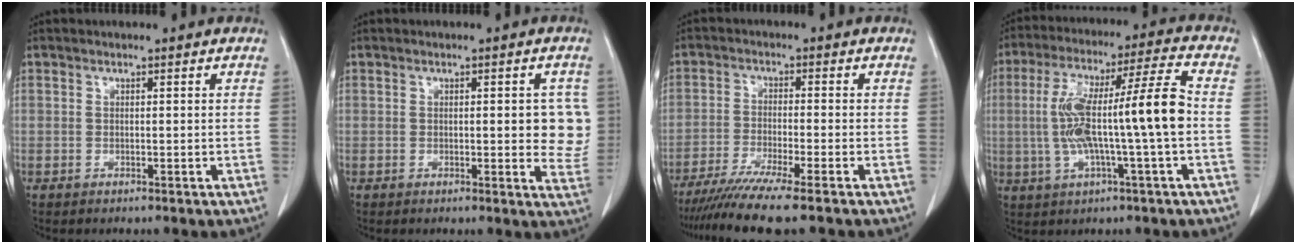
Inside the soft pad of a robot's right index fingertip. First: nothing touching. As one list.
[{"total": 5.9, "force": [0.7, 2.0, 5.5], "torque": [-0.049, -0.006, 0.004]}, {"total": 9.4, "force": [-7.5, -1.3, 5.4], "torque": [-0.082, -0.030, -0.124]}, {"total": 14.5, "force": [-1.0, 0.1, 14.4], "torque": [-0.267, 0.028, -0.021]}]